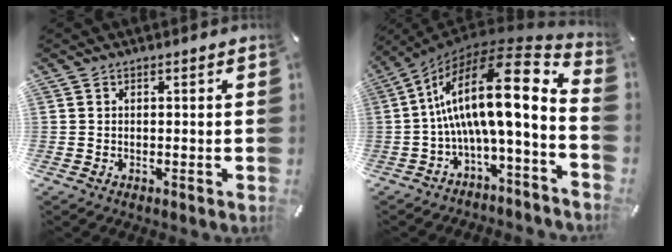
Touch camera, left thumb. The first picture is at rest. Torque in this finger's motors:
{"motor_torque": [0.26, 2.32, 1.89, -0.88, 0.79]}